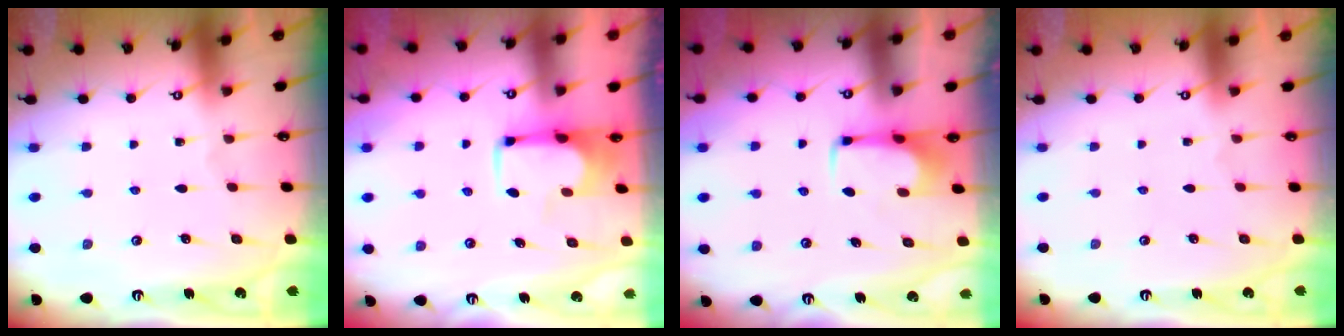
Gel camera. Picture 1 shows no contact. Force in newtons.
{"total": 3.2, "press": 3.2, "slide": 0.5}
{"total": 1.5, "press": 1.5, "slide": 0.4}
{"total": 1.5, "press": 1.4, "slide": 0.6}